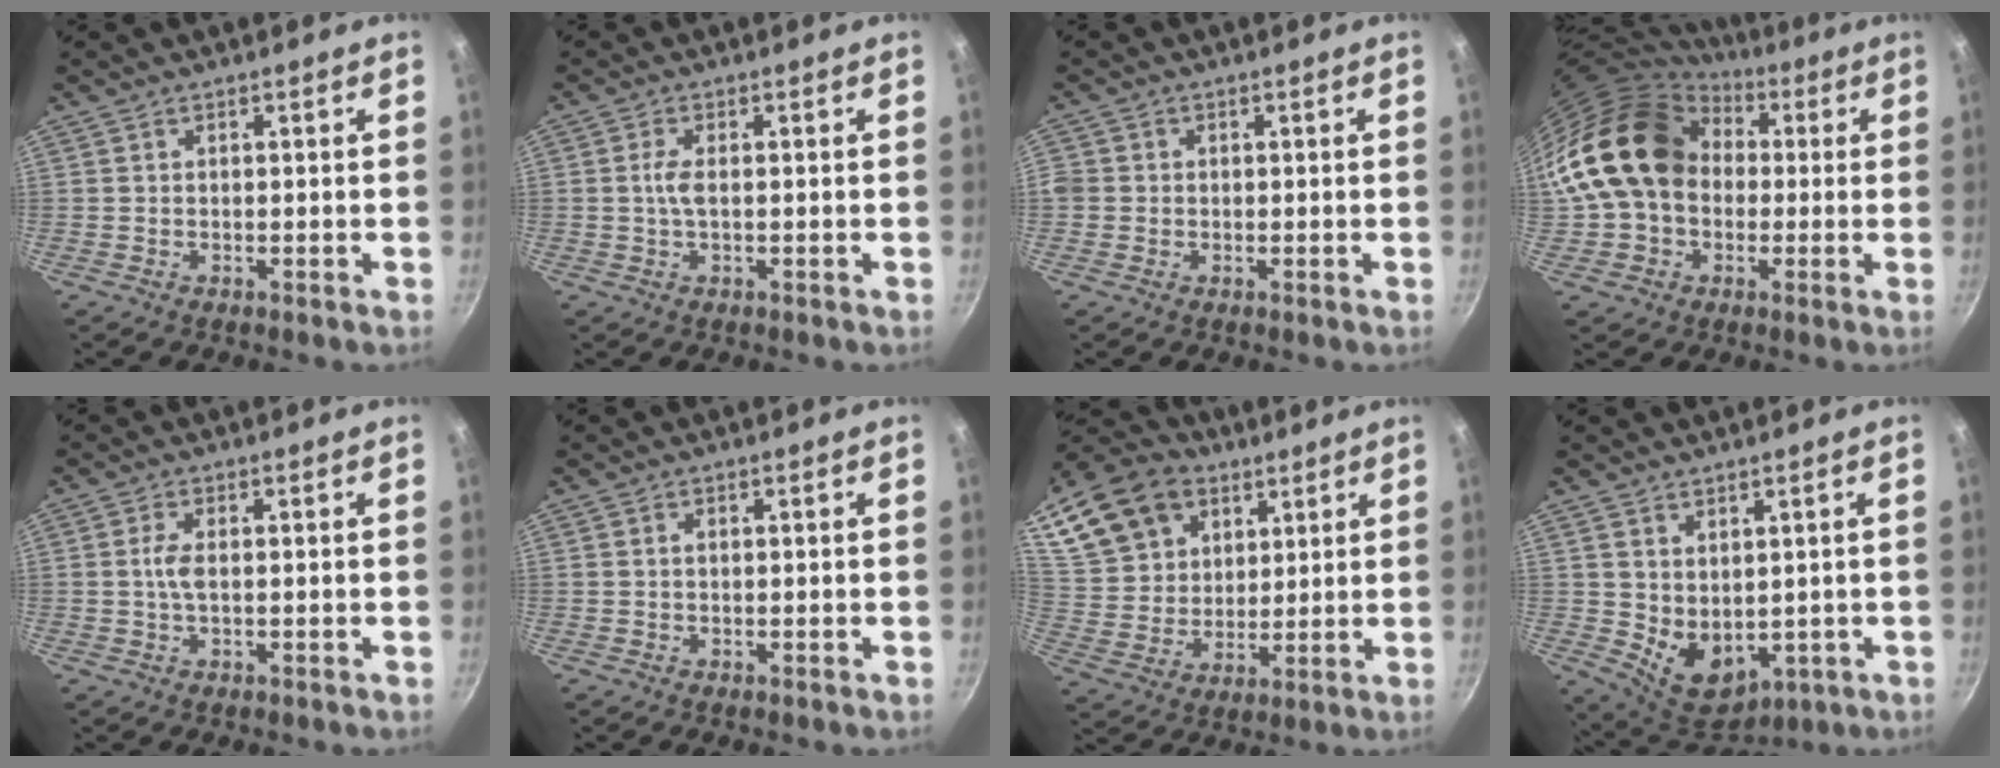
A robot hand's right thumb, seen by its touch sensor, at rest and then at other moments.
{"total": 2.6, "force": [0.0, 0.9, 2.4], "torque": [-0.059, 0.003, -0.004]}
{"total": 2.3, "force": [-0.4, 2.2, 0.7], "torque": [-0.009, 0.003, -0.011]}
{"total": 18.7, "force": [2.9, 14.7, 11.3], "torque": [-0.183, 0.040, 0.045]}
{"total": 2.9, "force": [0.0, 1.2, 2.6], "torque": [-0.061, 0.004, -0.003]}
{"total": 0.5, "force": [0.0, 0.4, 0.3], "torque": [-0.006, 0.003, 0.002]}
{"total": 23.6, "force": [11.8, 17.3, 10.9], "torque": [-0.236, 0.006, 0.225]}
{"total": 8.8, "force": [1.0, 6.2, 6.2], "torque": [-0.074, -0.026, 0.041]}